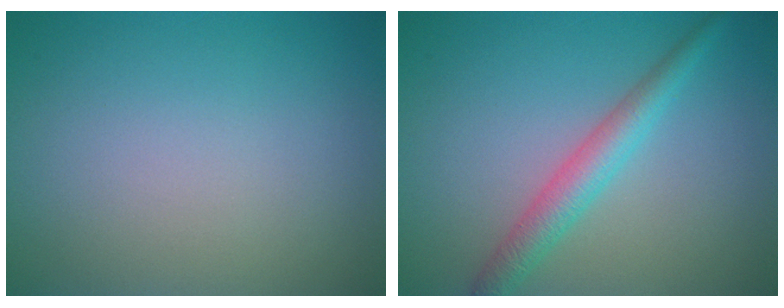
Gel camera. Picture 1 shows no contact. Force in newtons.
{"total": 3.1, "press": 3.1, "slide": 0.1}